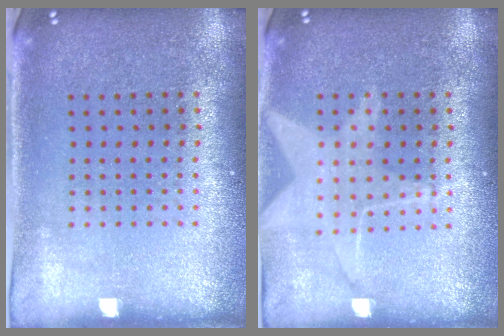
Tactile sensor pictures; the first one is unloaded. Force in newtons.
{"total": 1.5, "press": 1.3, "slide": 0.6}